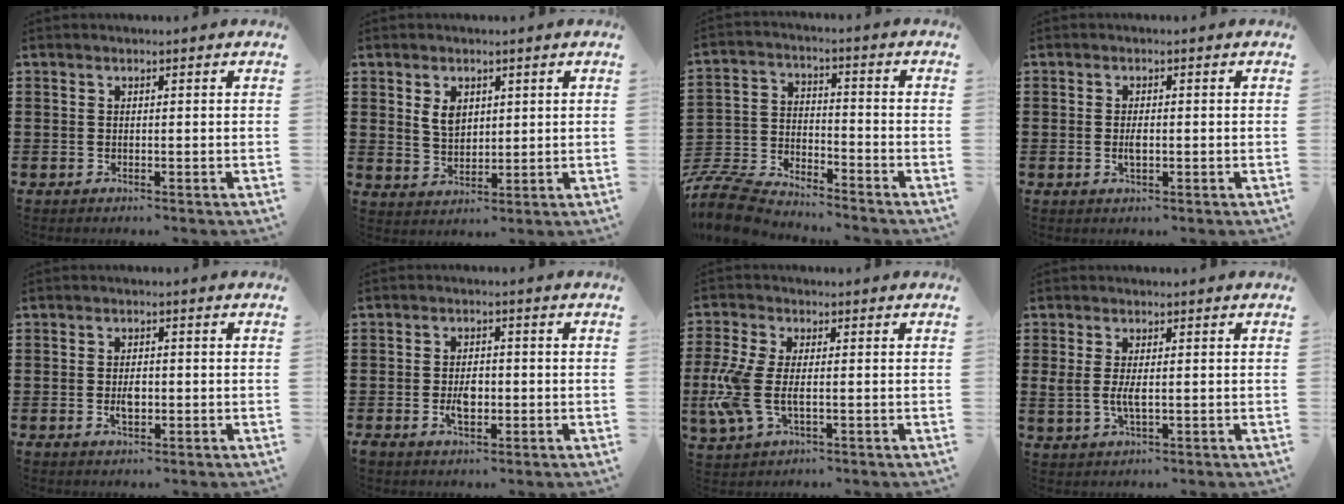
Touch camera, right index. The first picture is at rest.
{"total": 3.8, "force": [1.5, 2.5, 2.5], "torque": [-0.057, 0.009, 0.027]}
{"total": 8.2, "force": [-8.0, 1.1, 1.4], "torque": [-0.052, 0.003, -0.167]}
{"total": 2.0, "force": [-0.3, 0.8, 1.8], "torque": [-0.035, -0.001, -0.005]}
{"total": 2.6, "force": [-0.4, 1.2, 2.3], "torque": [-0.043, 0.002, -0.008]}
{"total": 3.5, "force": [-0.9, 1.9, 2.8], "torque": [-0.052, 0.003, -0.015]}
{"total": 7.5, "force": [-1.0, 3.7, 6.4], "torque": [-0.168, -0.012, -0.026]}
{"total": 3.2, "force": [0.1, 1.3, 2.9], "torque": [-0.070, -0.002, -0.002]}